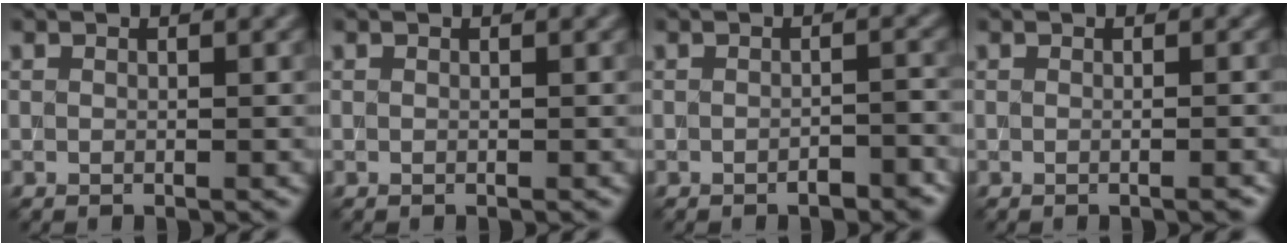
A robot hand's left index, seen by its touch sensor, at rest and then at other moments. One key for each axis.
{"total": 0.0}
{"total": 1.6, "fx": -1.1, "fy": 0.3, "fz": 1.1, "tx": -0.014, "ty": 0.003, "tz": -0.017}
{"total": 2.2, "fx": -0.1, "fy": 1.1, "fz": 1.9, "tx": 0.004, "ty": 0.004, "tz": -0.012}